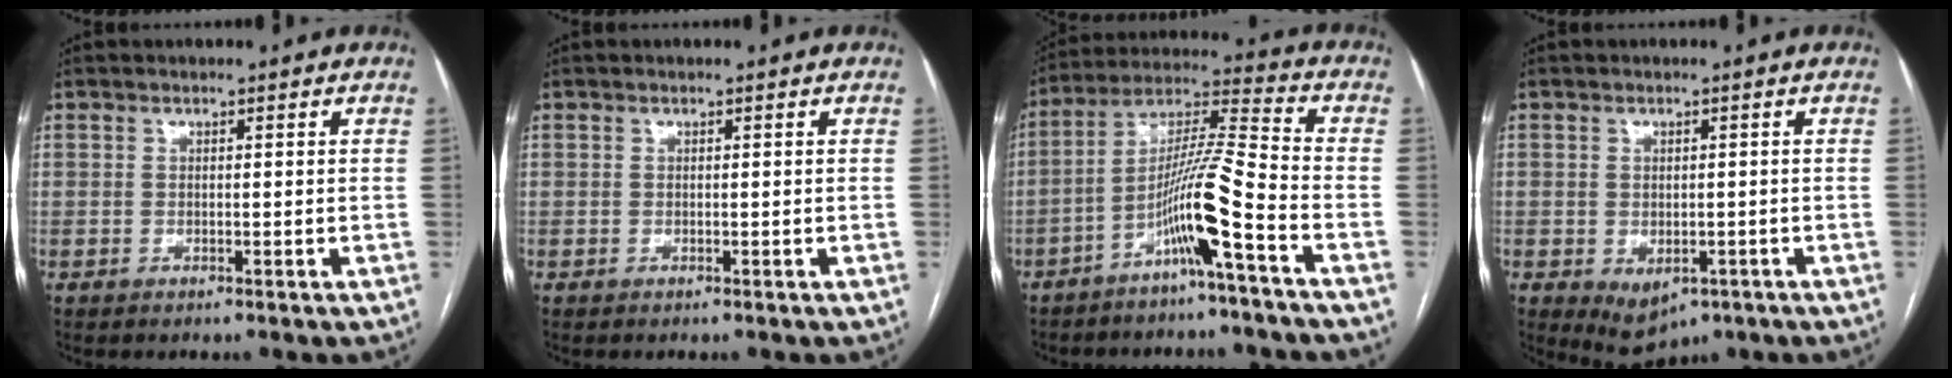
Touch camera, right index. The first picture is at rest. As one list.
[{"total": 0.0}, {"total": 11.1, "force": [-5.4, -1.2, 9.6], "torque": [-0.185, 0.007, -0.105]}, {"total": 5.4, "force": [-2.5, 3.5, 3.3], "torque": [-0.048, -0.006, -0.023]}]